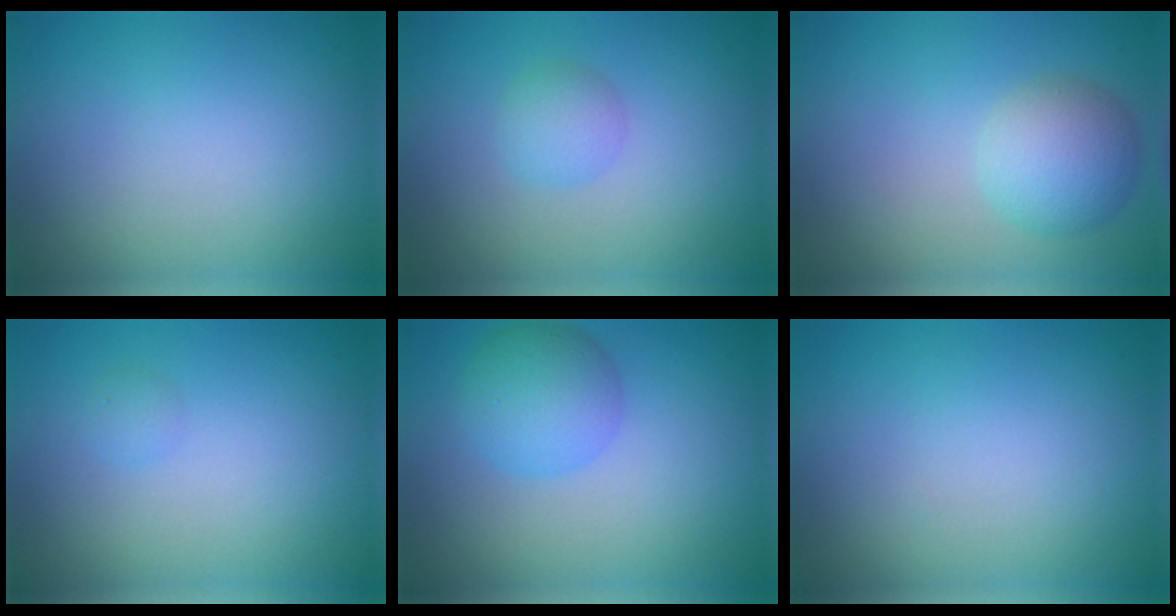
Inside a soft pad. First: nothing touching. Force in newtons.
{"total": 1.8, "press": 1.8, "slide": 0.0}
{"total": 4.1, "press": 4.0, "slide": 0.1}
{"total": 0.7, "press": 0.7, "slide": 0.0}
{"total": 4.0, "press": 4.0, "slide": 0.1}
{"total": 0.0}